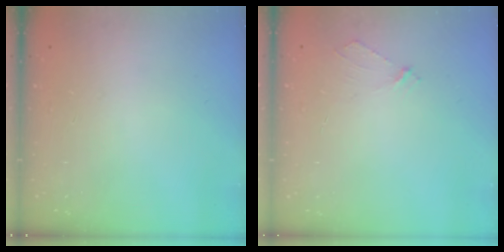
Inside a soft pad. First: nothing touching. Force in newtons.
{"total": 2.2, "press": 2.2, "slide": 0.2}